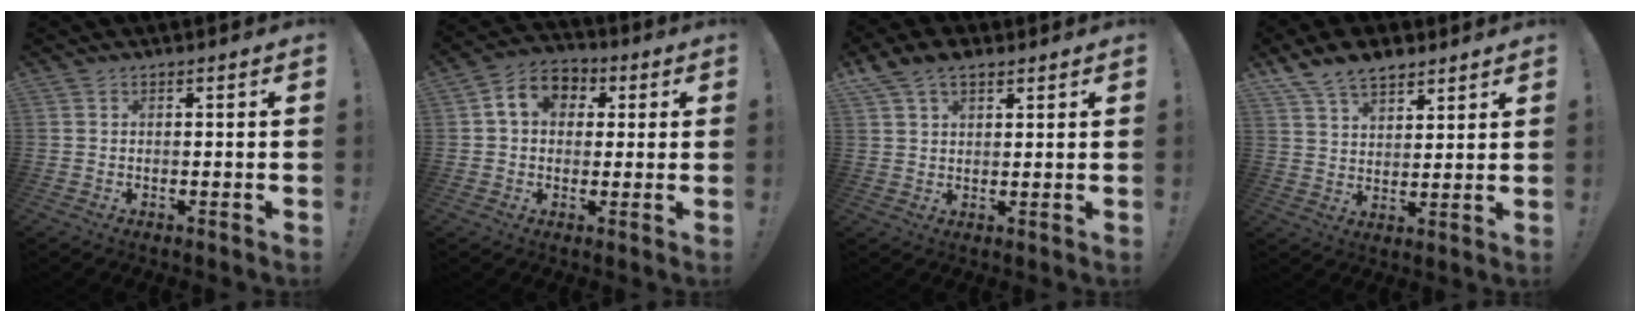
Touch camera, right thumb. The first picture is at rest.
{"total": 9.2, "force": [2.4, 7.3, 5.0], "torque": [-0.077, 0.006, 0.050]}
{"total": 6.6, "force": [4.3, 3.7, 3.4], "torque": [-0.063, -0.010, 0.085]}
{"total": 9.5, "force": [7.3, 5.0, 3.5], "torque": [-0.065, -0.036, 0.142]}